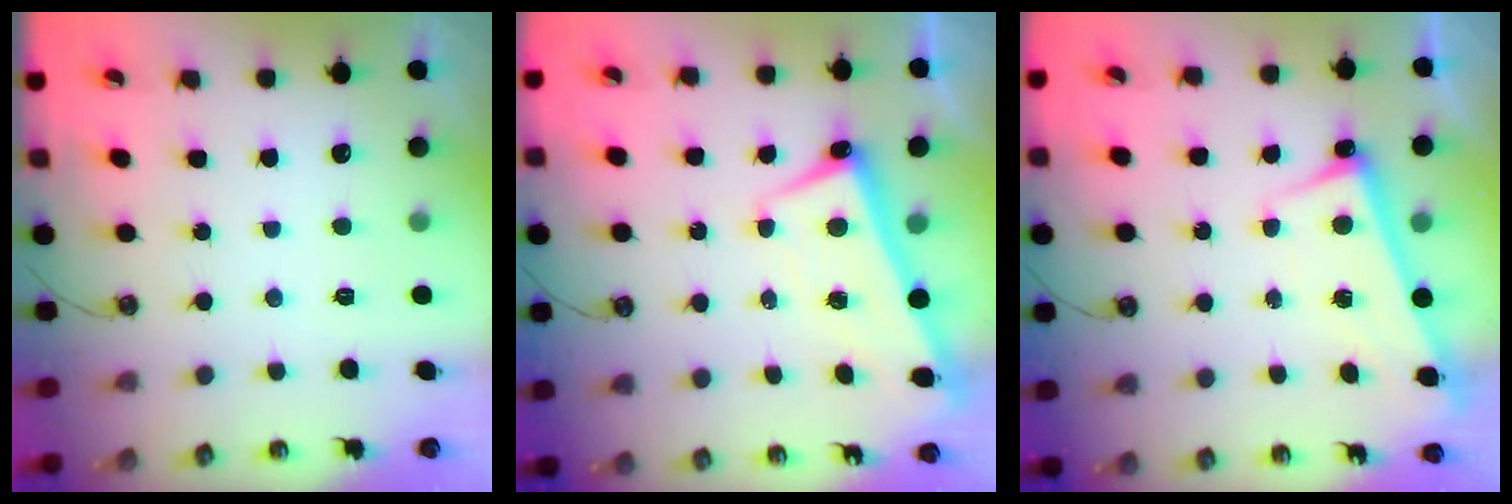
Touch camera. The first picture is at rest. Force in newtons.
{"total": 2.7, "press": 2.7, "slide": 0.4}
{"total": 2.8, "press": 2.7, "slide": 0.5}